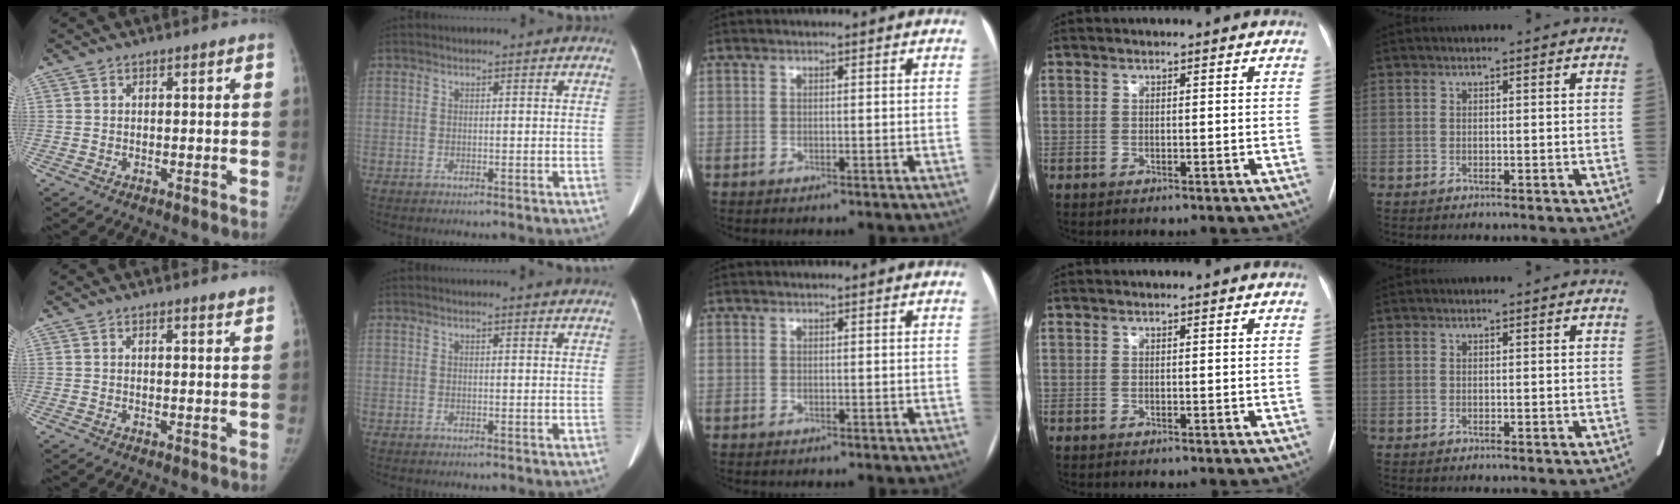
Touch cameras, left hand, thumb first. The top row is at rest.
{"thumb": {"total": 1.6, "force": [1.3, 0.0, 0.9], "torque": [-0.008, -0.010, 0.019]}, "index": {"total": 2.0, "force": [2.0, -0.1, 0.4], "torque": [-0.012, 0.003, 0.016]}}